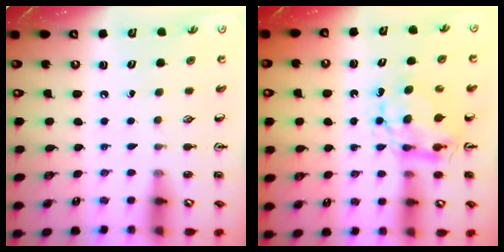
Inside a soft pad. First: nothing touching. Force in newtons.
{"total": 6.4, "press": 6.4, "slide": 0.5}